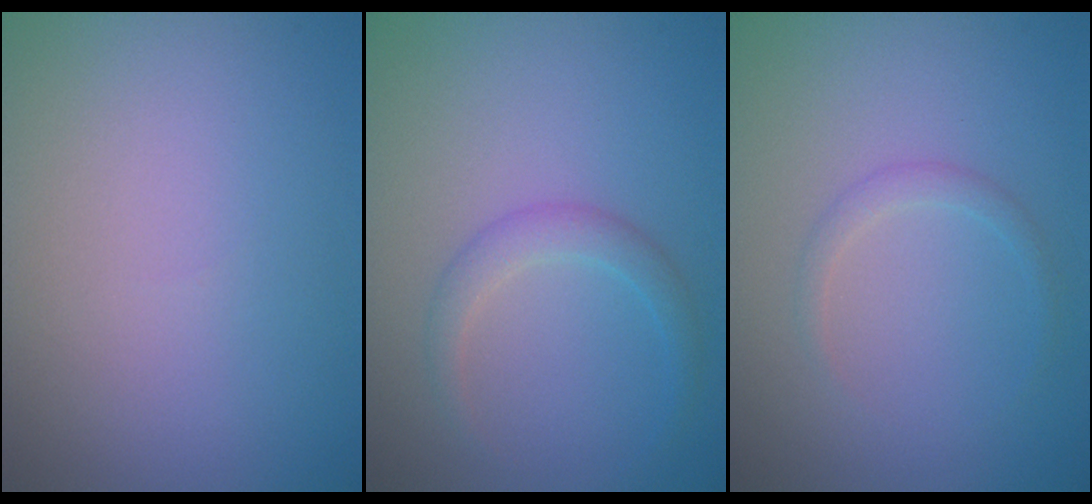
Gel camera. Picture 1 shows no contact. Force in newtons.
{"total": 1.8, "press": 1.8, "slide": 0.0}
{"total": 1.0, "press": 1.0, "slide": 0.1}